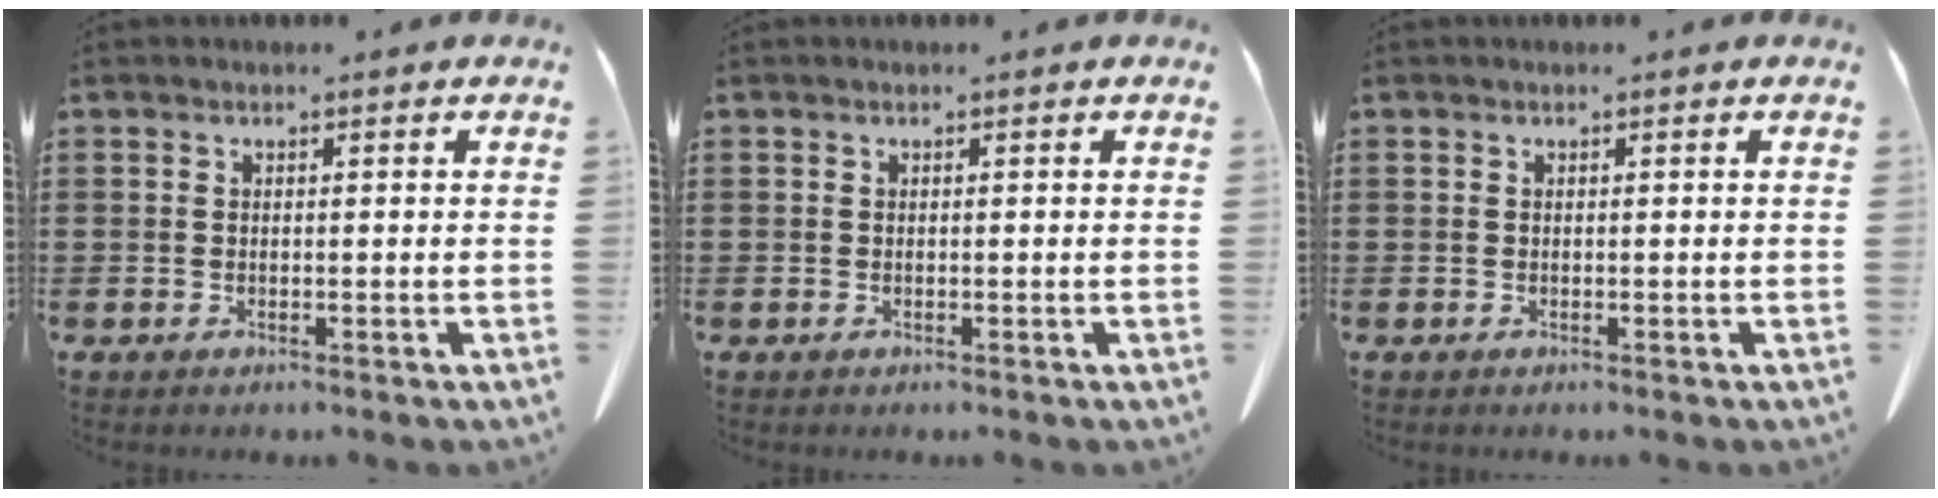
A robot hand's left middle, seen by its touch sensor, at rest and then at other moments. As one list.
[{"total": 0.0}, {"total": 0.0}]